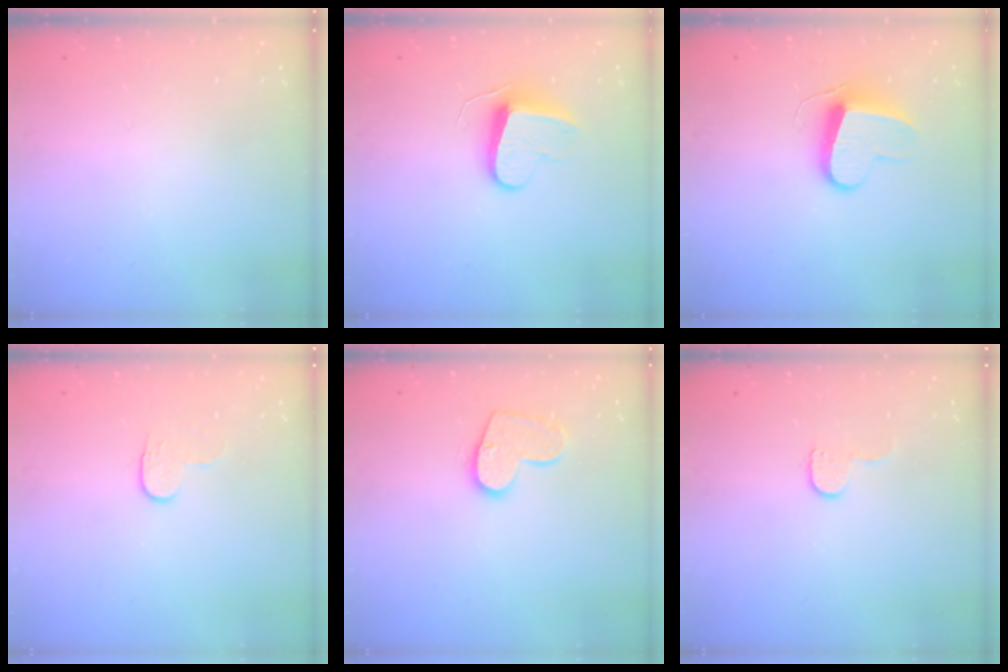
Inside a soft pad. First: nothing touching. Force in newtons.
{"total": 9.1, "press": 9.1, "slide": 0.7}
{"total": 9.7, "press": 9.7, "slide": 0.6}
{"total": 4.2, "press": 4.2, "slide": 0.5}
{"total": 11.4, "press": 11.3, "slide": 0.6}
{"total": 5.4, "press": 5.4, "slide": 0.5}